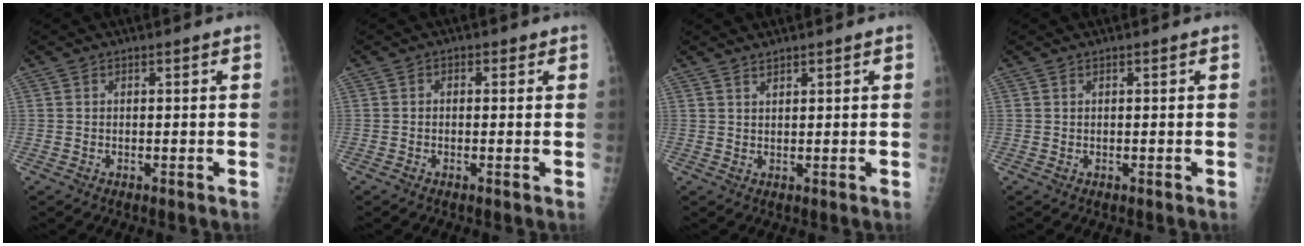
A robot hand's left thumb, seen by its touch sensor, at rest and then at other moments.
{"total": 1.0, "force": [0.3, 0.8, 0.6], "torque": [0.003, 0.003, -0.004]}
{"total": 1.4, "force": [1.3, 0.2, 0.5], "torque": [-0.004, -0.006, 0.026]}
{"total": 0.0}